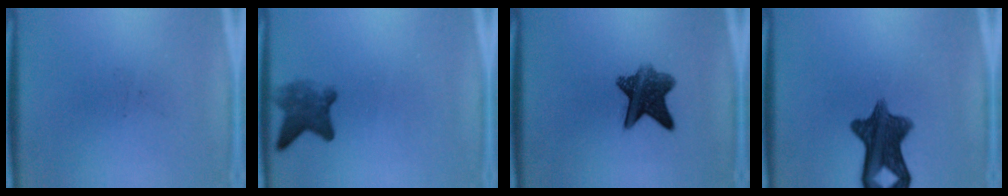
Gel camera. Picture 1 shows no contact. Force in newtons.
{"total": 4.6}
{"total": 8.4}
{"total": 10.4}